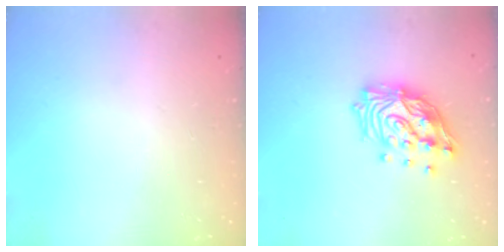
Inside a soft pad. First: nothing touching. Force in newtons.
{"total": 16.7, "press": 16.6, "slide": 1.1}